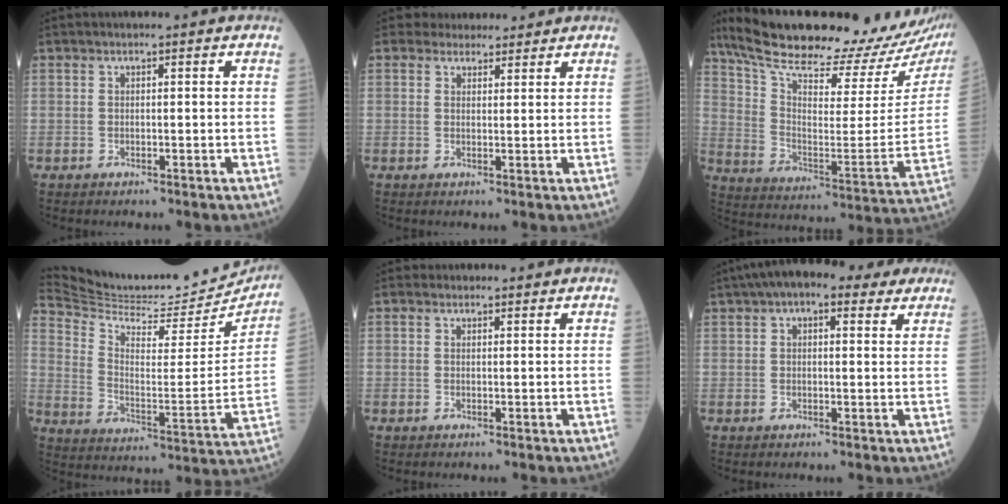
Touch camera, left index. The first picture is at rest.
{"total": 4.5, "force": [4.1, 1.8, 0.3], "torque": [0.003, 0.013, 0.055]}
{"total": 29.0, "force": [24.9, 4.1, 14.2], "torque": [-0.236, -0.071, 0.347]}
{"total": 26.4, "force": [24.8, 4.1, 8.3], "torque": [-0.151, -0.065, 0.347]}
{"total": 0.7, "force": [0.6, 0.4, 0.0], "torque": [-0.004, -0.002, 0.006]}
{"total": 11.1, "force": [7.6, 4.1, 6.9], "torque": [-0.103, 0.048, 0.105]}